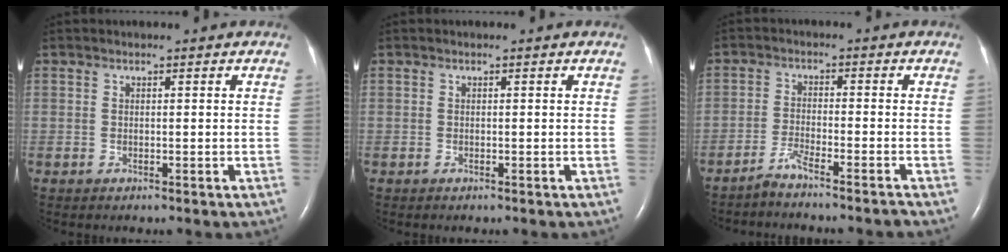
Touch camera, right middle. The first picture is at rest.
{"total": 0.0}
{"total": 4.2, "force": [-3.8, -0.8, 1.7], "torque": [-0.035, -0.006, -0.068]}